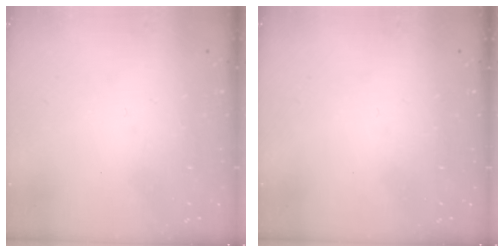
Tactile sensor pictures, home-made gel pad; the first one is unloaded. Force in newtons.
{"total": 0.0}